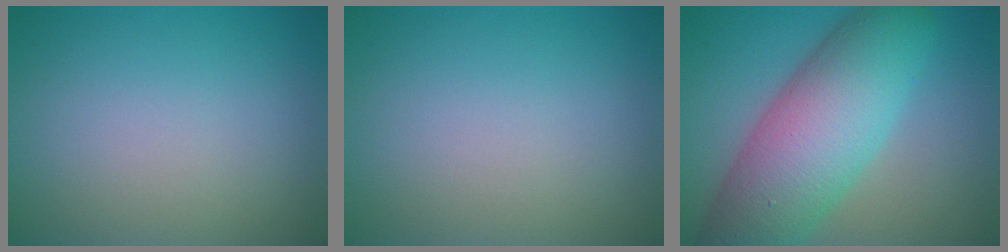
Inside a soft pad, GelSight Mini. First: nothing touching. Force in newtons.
{"total": 0.0}
{"total": 11.3, "press": 11.3, "slide": 0.4}